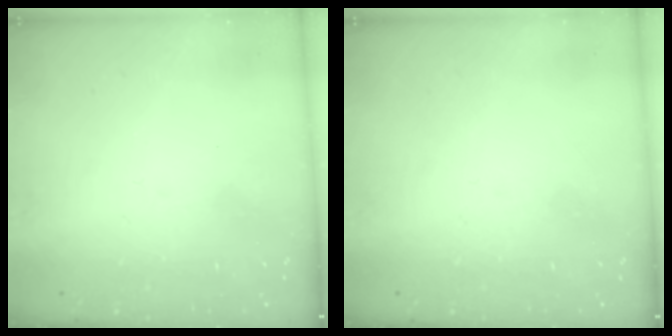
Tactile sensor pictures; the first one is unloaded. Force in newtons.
{"total": 0.0}